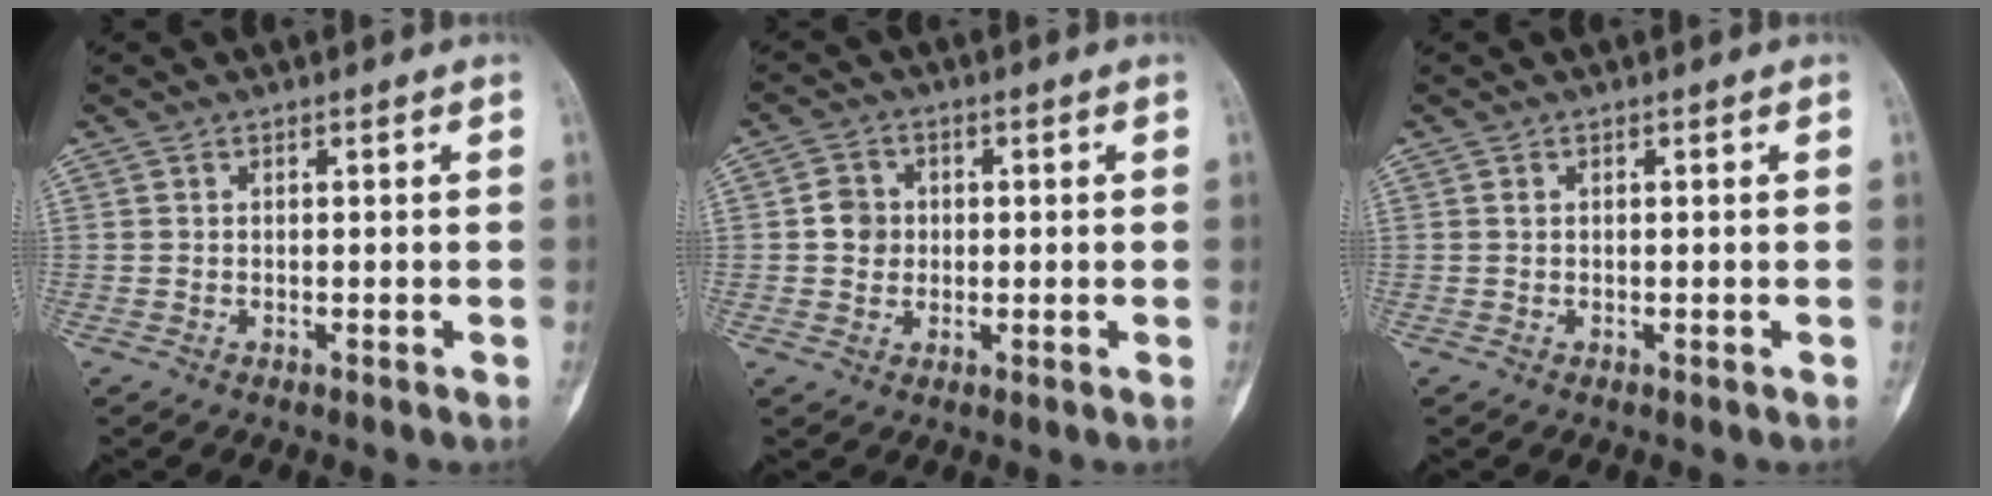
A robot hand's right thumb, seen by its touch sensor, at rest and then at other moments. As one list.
[{"total": 4.1, "force": [0.2, 3.8, 1.6], "torque": [-0.009, 0.005, -0.001]}, {"total": 0.0}]